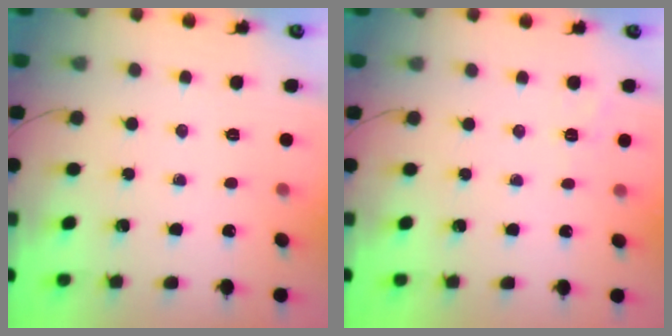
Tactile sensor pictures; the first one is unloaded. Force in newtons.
{"total": 2.0, "press": 1.4, "slide": 1.4}